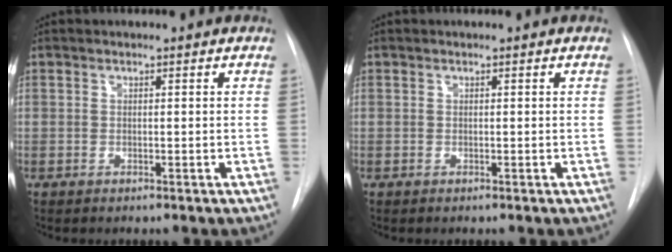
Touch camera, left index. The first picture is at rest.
{"total": 0.0}